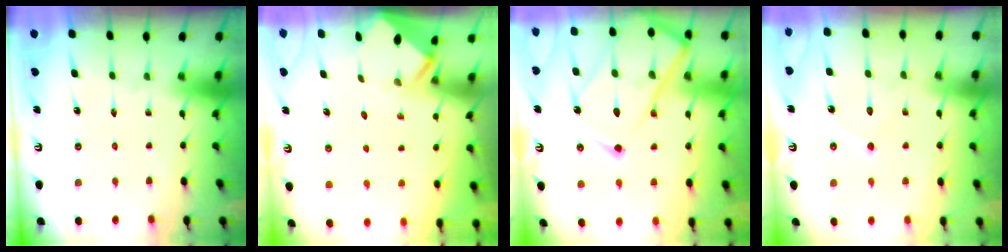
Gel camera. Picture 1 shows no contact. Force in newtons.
{"total": 3.0, "press": 3.0, "slide": 0.1}
{"total": 22.6, "press": 22.5, "slide": 2.2}
{"total": 6.5, "press": 6.5, "slide": 0.7}